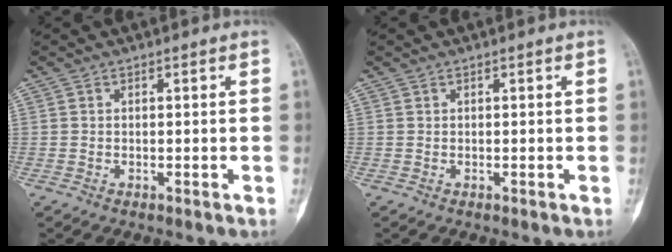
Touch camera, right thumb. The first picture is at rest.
{"total": 0.0}